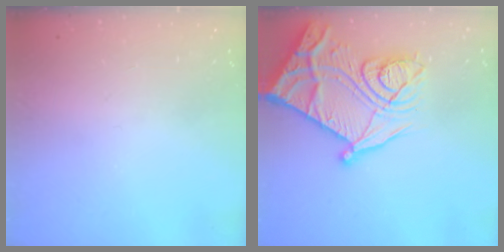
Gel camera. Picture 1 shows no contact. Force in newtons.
{"total": 27.1, "press": 27.1, "slide": 0.8}